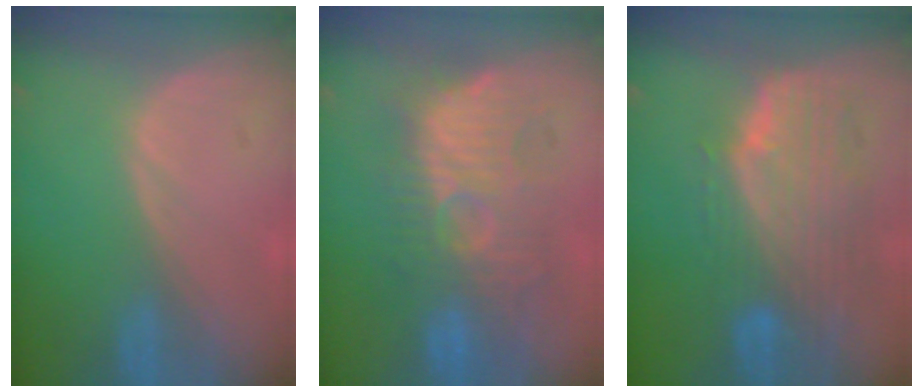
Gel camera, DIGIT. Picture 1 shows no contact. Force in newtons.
{"total": 10.3, "press": 10.3, "slide": 0.6}
{"total": 10.0, "press": 8.9, "slide": 4.6}